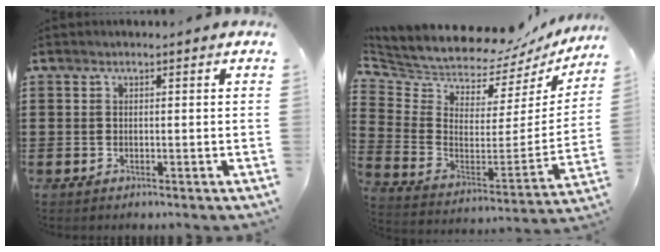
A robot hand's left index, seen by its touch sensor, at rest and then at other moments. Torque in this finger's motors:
{"motor_torque": [0.22, 0.20, 0.79, 0.12]}